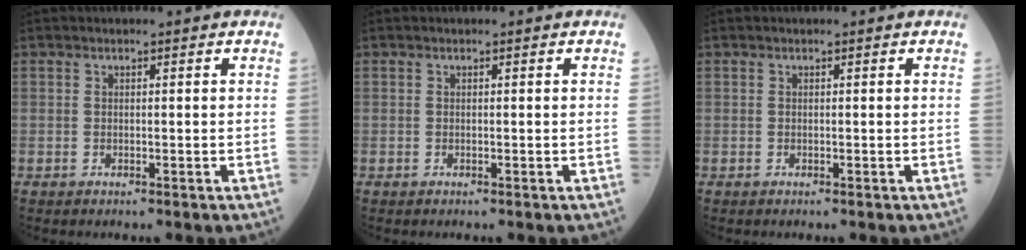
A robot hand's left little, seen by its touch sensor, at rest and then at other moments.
{"total": 0.0}
{"total": 0.0}